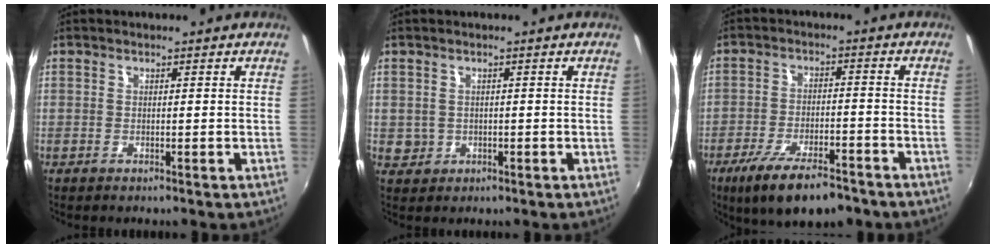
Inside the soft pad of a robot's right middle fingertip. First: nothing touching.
{"total": 2.7, "force": [-0.1, 2.6, 0.7], "torque": [-0.011, -0.001, 0.003]}
{"total": 12.6, "force": [-9.1, 4.0, 7.8], "torque": [-0.164, -0.031, -0.148]}